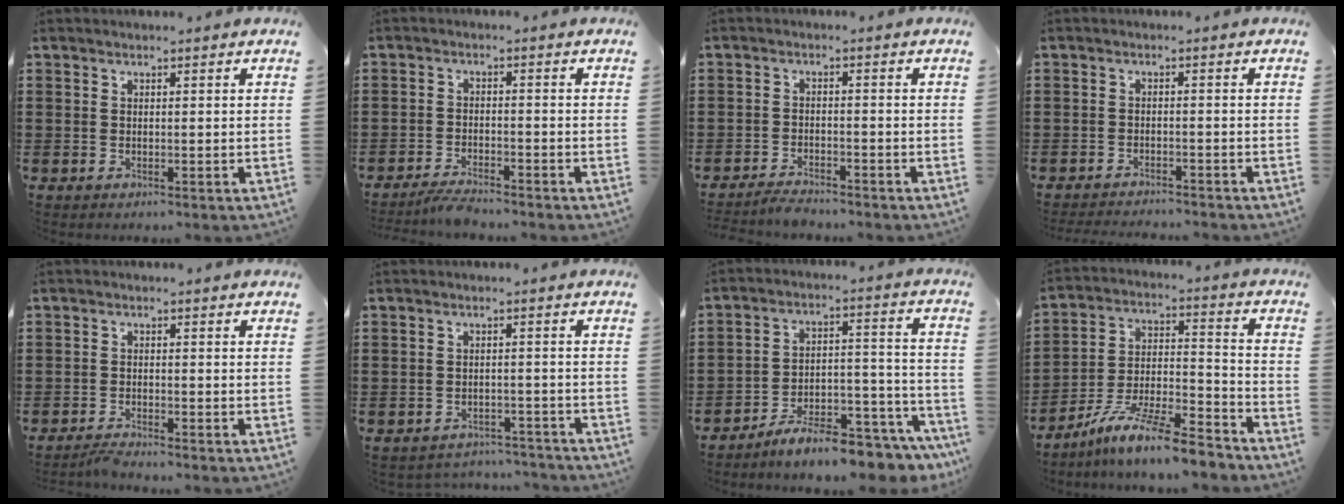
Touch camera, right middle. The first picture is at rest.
{"total": 2.8, "force": [-2.7, 0.1, 0.7], "torque": [-0.014, 0.001, -0.055]}
{"total": 2.6, "force": [-2.5, 0.2, 0.3], "torque": [-0.010, 0.000, -0.052]}
{"total": 2.0, "force": [-2.0, -0.1, 0.2], "torque": [-0.008, -0.001, -0.042]}
{"total": 1.9, "force": [-1.8, -0.1, 0.4], "torque": [-0.010, 0.001, -0.035]}
{"total": 2.8, "force": [-2.8, 0.3, 0.1], "torque": [-0.010, -0.002, -0.058]}
{"total": 8.0, "force": [-7.5, 0.4, 2.9], "torque": [-0.040, 0.015, -0.141]}
{"total": 10.9, "force": [-9.5, 0.6, 5.3], "torque": [-0.092, 0.020, -0.185]}